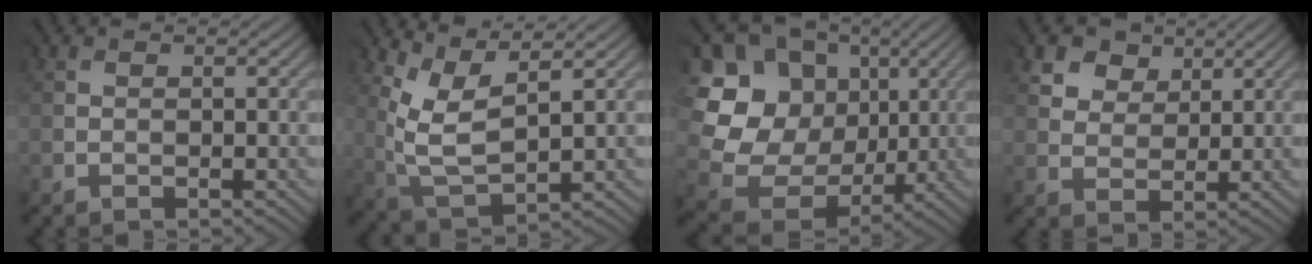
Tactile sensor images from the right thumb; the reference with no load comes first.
{"total": 6.0, "force": [3.5, 1.9, 4.5], "torque": [-0.111, -0.002, 0.080]}
{"total": 16.1, "force": [3.4, 14.2, 6.8], "torque": [-0.226, 0.019, 0.091]}
{"total": 5.3, "force": [3.8, 3.5, 1.4], "torque": [-0.040, -0.011, 0.082]}